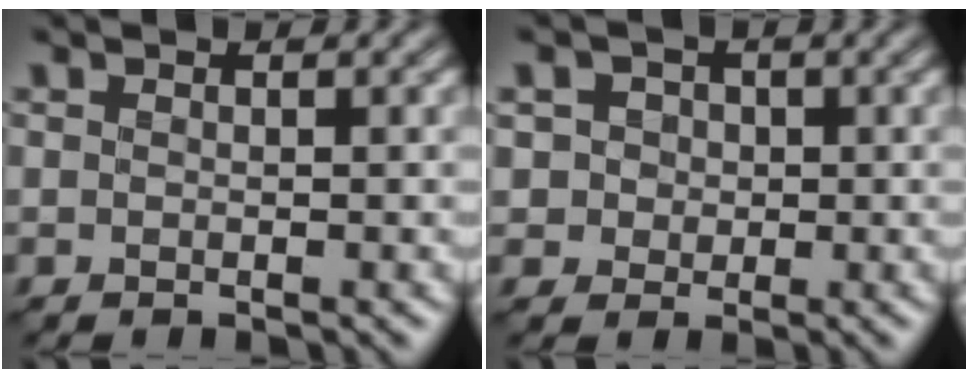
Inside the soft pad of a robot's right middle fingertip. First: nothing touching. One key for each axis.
{"total": 3.6, "fx": 1.1, "fy": 3.2, "fz": 1.2, "tx": -0.008, "ty": 0.016, "tz": 0.012}